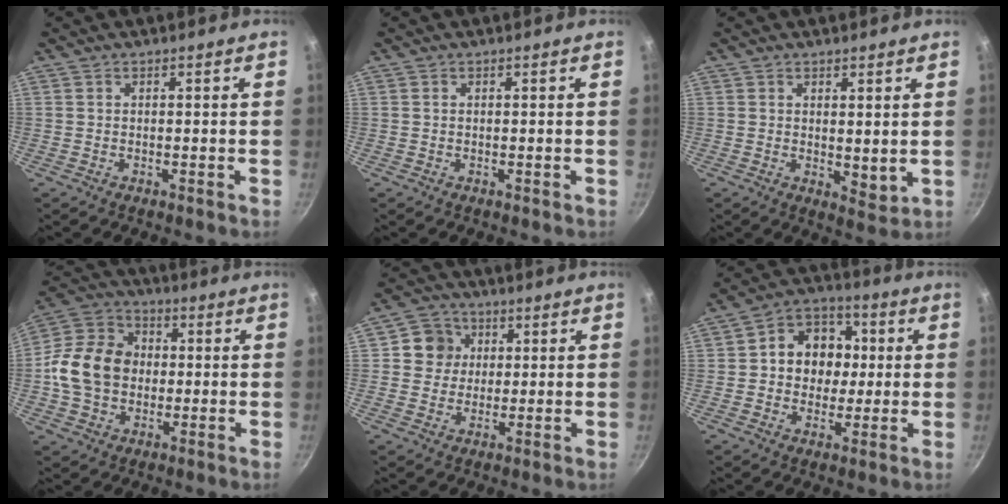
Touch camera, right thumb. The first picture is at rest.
{"total": 0.0}
{"total": 4.0, "force": [1.2, 1.9, 3.3], "torque": [-0.044, -0.023, 0.020]}
{"total": 14.5, "force": [-0.6, 11.6, 8.7], "torque": [-0.129, 0.025, -0.027]}
{"total": 6.7, "force": [1.4, 6.3, 1.8], "torque": [0.010, 0.007, 0.013]}
{"total": 12.0, "force": [1.1, 10.1, 6.4], "torque": [-0.051, 0.014, 0.002]}